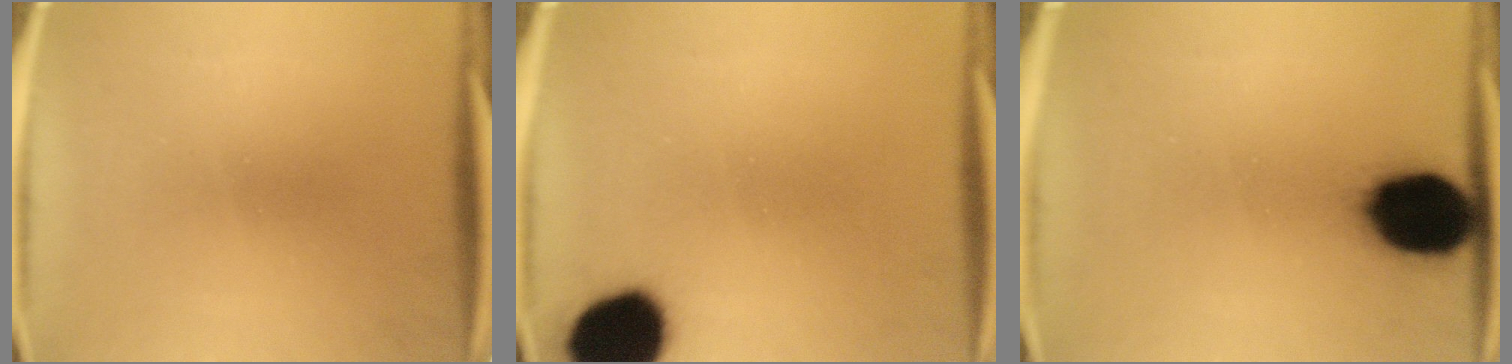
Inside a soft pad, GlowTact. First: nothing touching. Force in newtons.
{"total": 16.5}
{"total": 17.2}